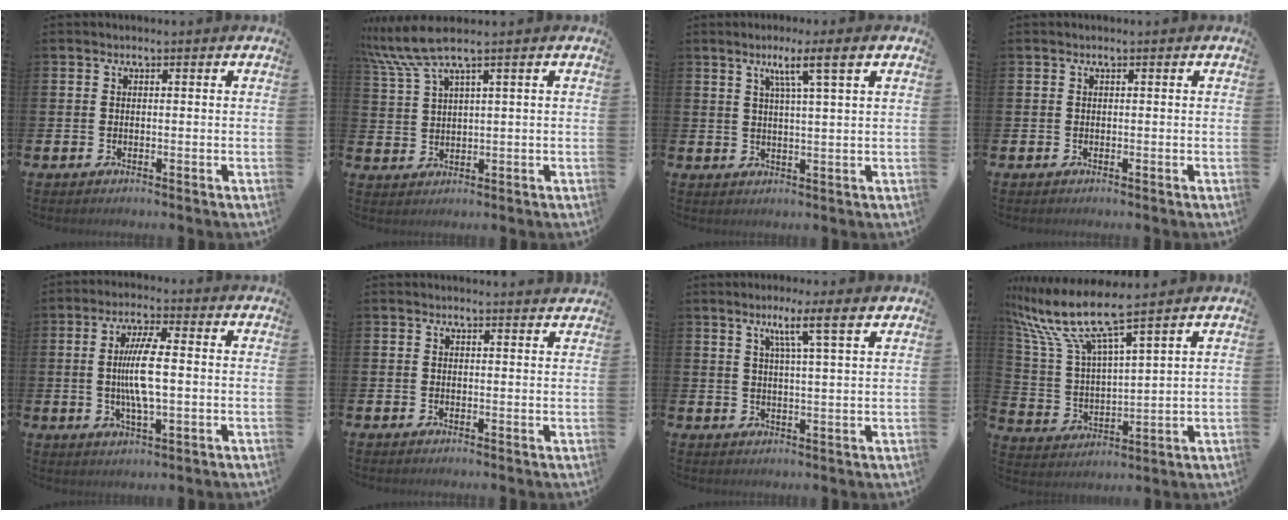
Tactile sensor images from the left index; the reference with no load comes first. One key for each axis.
{"total": 6.6, "fx": 4.9, "fy": 0.6, "fz": 4.3, "tx": -0.105, "ty": -0.004, "tz": 0.090}
{"total": 4.8, "fx": 2.8, "fy": -0.3, "fz": 3.9, "tx": -0.081, "ty": 0.000, "tz": 0.043}
{"total": 0.0}
{"total": 7.1, "fx": 0.2, "fy": 1.8, "fz": 6.9, "tx": -0.133, "ty": 0.002, "tz": -0.002}
{"total": 1.2, "fx": 1.2, "fy": 0.0, "fz": -0.1, "tx": 0.016, "ty": -0.012, "tz": 0.019}
{"total": 5.2, "fx": 3.6, "fy": -0.1, "fz": 3.8, "tx": -0.069, "ty": -0.015, "tz": 0.054}
{"total": 8.6, "fx": 7.5, "fy": 0.5, "fz": 4.1, "tx": -0.121, "ty": -0.046, "tz": 0.124}